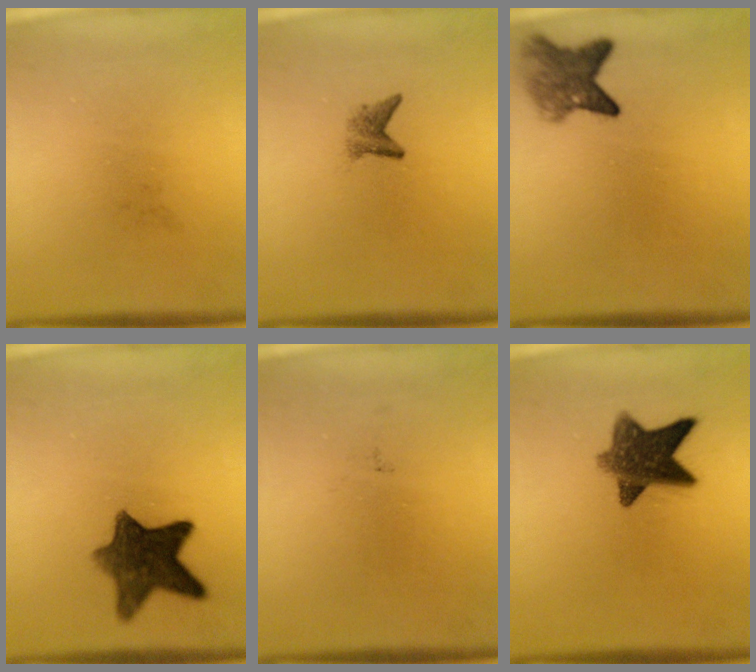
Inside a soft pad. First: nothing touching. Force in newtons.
{"total": 2.0}
{"total": 4.9}
{"total": 9.9}
{"total": 0.0}
{"total": 9.9}